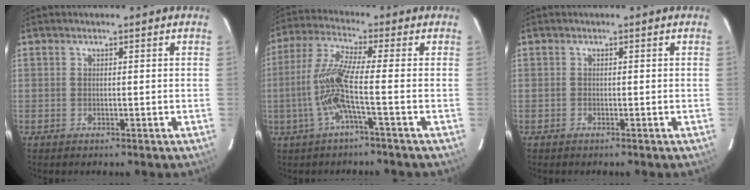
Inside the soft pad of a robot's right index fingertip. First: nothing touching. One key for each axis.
{"total": 8.3, "fx": -2.0, "fy": -0.3, "fz": 8.1, "tx": -0.178, "ty": 0.009, "tz": -0.046}
{"total": 0.0}